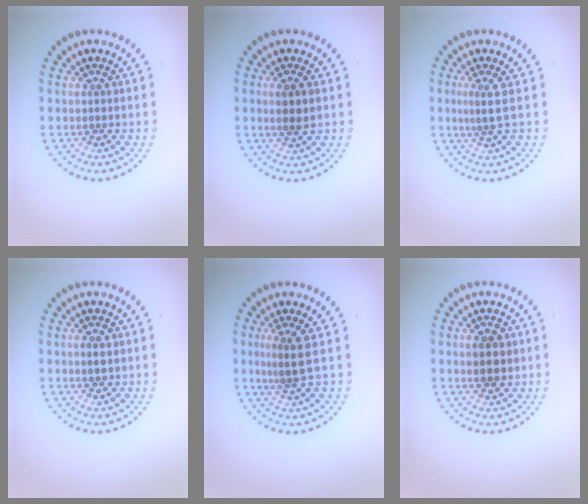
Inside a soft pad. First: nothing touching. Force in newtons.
{"total": 1.5, "press": 1.4, "slide": 0.7}
{"total": 1.8, "press": 1.1, "slide": 1.4}
{"total": 0.9, "press": 0.9, "slide": 0.1}
{"total": 2.2, "press": 1.6, "slide": 1.5}
{"total": 2.3, "press": 2.3, "slide": 0.4}